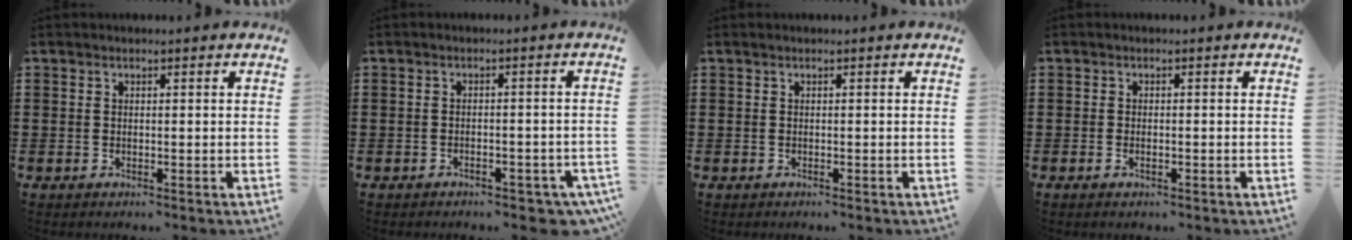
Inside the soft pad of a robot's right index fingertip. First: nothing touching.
{"total": 2.7, "force": [-2.5, 0.5, 1.0], "torque": [-0.020, 0.000, -0.049]}
{"total": 0.0}
{"total": 1.0, "force": [-0.5, 0.3, 0.8], "torque": [-0.016, -0.005, -0.009]}